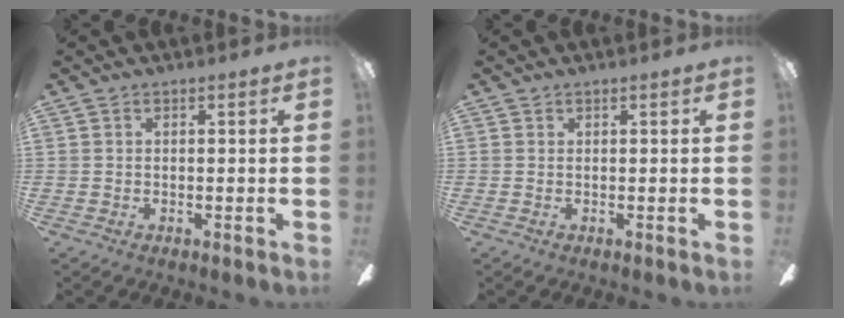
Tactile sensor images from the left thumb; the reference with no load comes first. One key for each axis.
{"total": 0.0}